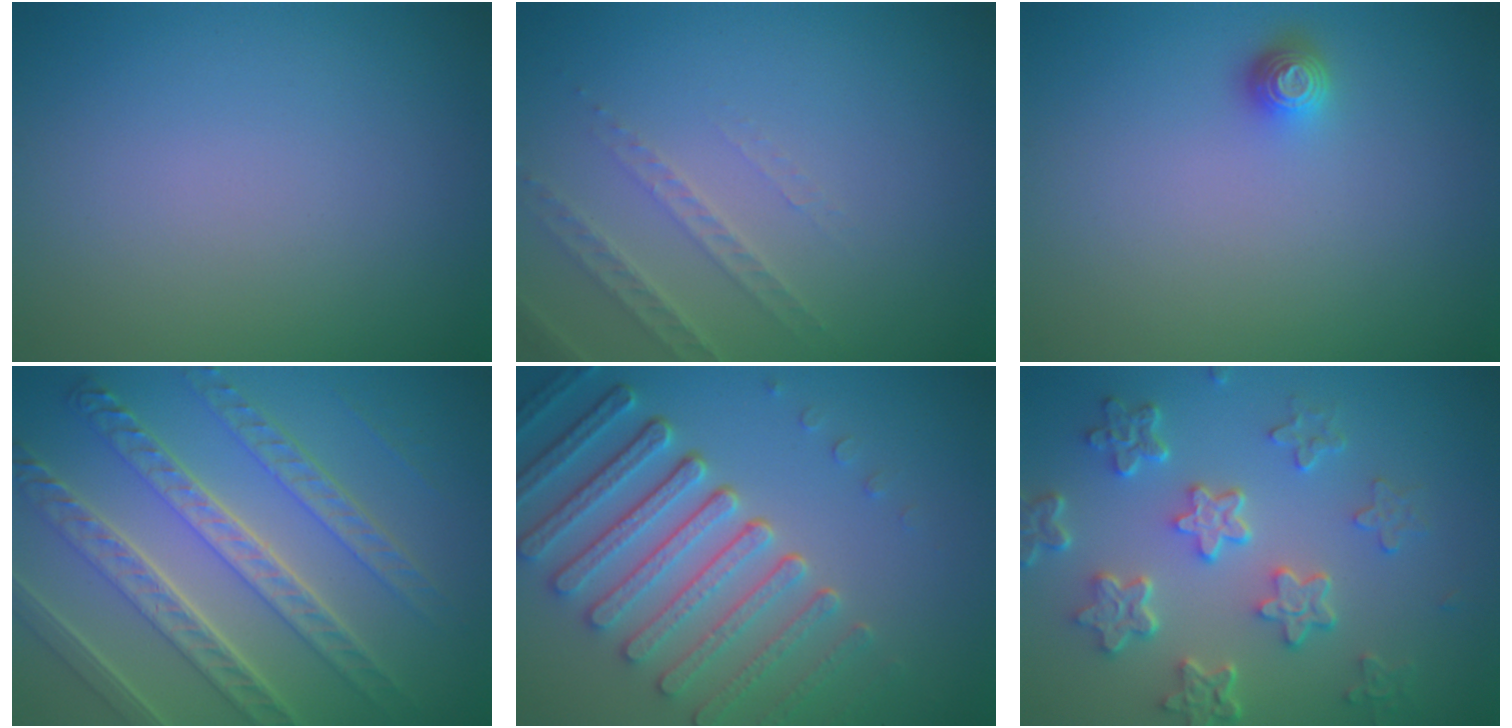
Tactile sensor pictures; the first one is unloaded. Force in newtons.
{"total": 2.2, "press": 2.1, "slide": 0.7}
{"total": 1.3, "press": 1.1, "slide": 0.8}
{"total": 8.2, "press": 6.4, "slide": 5.1}
{"total": 7.2, "press": 5.6, "slide": 4.6}
{"total": 5.8, "press": 4.4, "slide": 3.8}